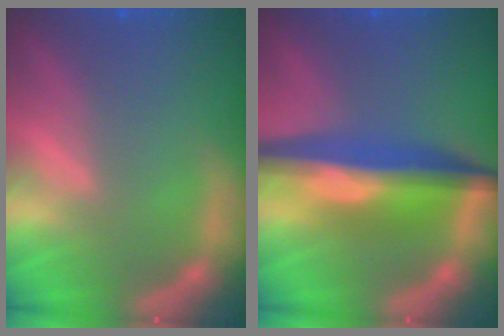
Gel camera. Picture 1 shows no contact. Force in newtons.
{"total": 8.6}